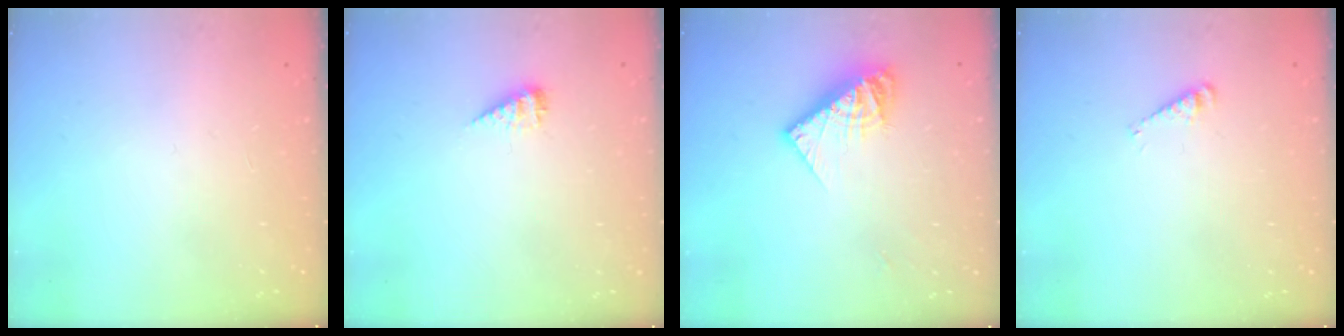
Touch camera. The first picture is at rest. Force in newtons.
{"total": 3.9, "press": 3.9, "slide": 0.3}
{"total": 10.6, "press": 10.6, "slide": 1.0}
{"total": 3.1, "press": 3.1, "slide": 0.4}